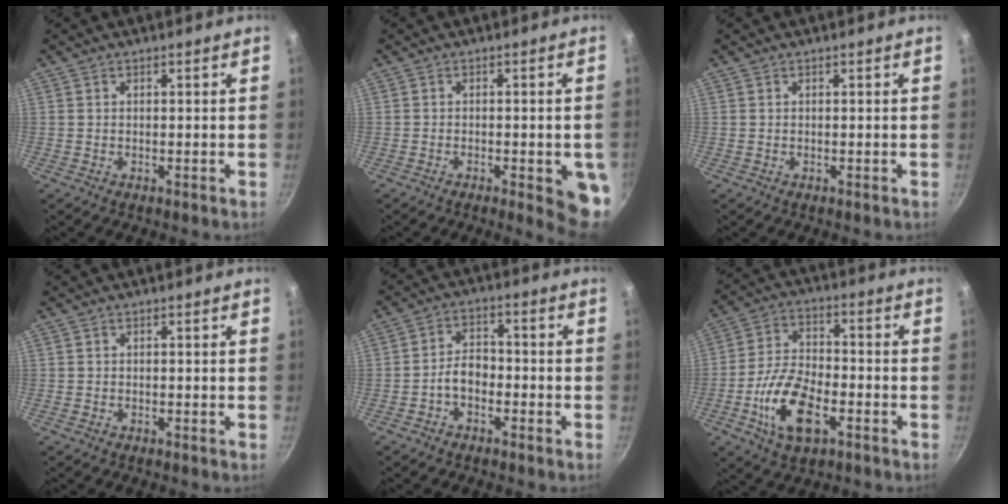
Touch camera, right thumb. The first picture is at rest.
{"total": 7.8, "force": [-2.3, 2.5, 7.0], "torque": [-0.058, 0.006, -0.025]}
{"total": 0.0}
{"total": 0.0}
{"total": 5.1, "force": [-2.2, 3.3, 3.2], "torque": [-0.038, 0.034, -0.044]}
{"total": 13.6, "force": [-5.1, 6.9, 10.5], "torque": [-0.193, 0.028, -0.100]}